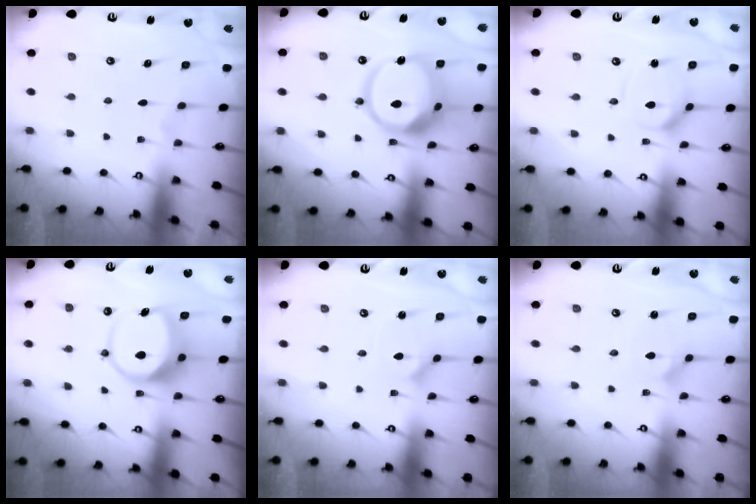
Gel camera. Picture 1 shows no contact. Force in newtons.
{"total": 16.7, "press": 16.6, "slide": 2.1}
{"total": 6.5, "press": 6.5, "slide": 0.4}
{"total": 8.6, "press": 8.5, "slide": 1.4}
{"total": 2.5, "press": 2.5, "slide": 0.3}
{"total": 2.2, "press": 2.2, "slide": 0.1}